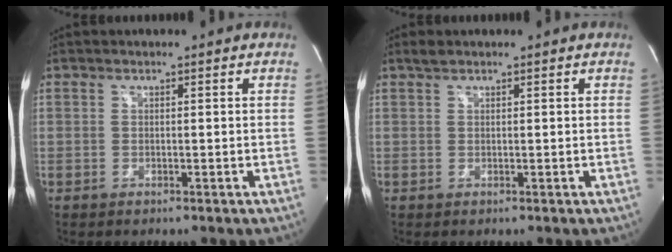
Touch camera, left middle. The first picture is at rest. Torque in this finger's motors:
{"motor_torque": [0.18, -0.04, -0.13, 0.00]}